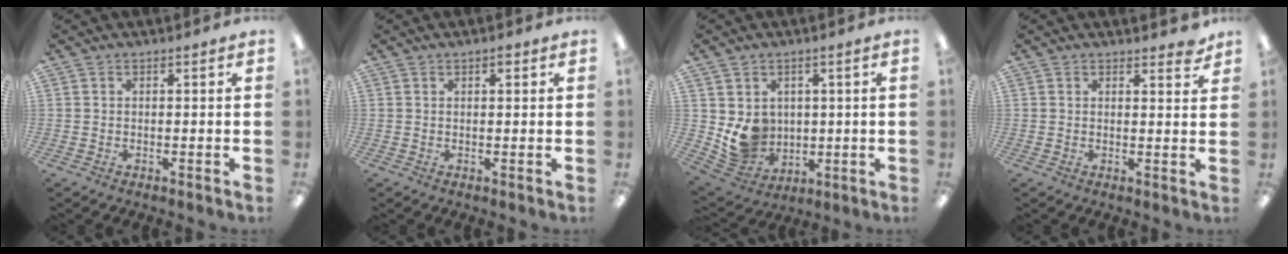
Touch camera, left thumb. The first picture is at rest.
{"total": 1.5, "force": [0.9, 0.4, 1.1], "torque": [-0.016, -0.001, 0.014]}
{"total": 7.8, "force": [1.6, 7.4, 2.2], "torque": [-0.044, -0.015, 0.040]}
{"total": 2.2, "force": [2.0, 0.5, 0.9], "torque": [0.003, -0.012, 0.030]}